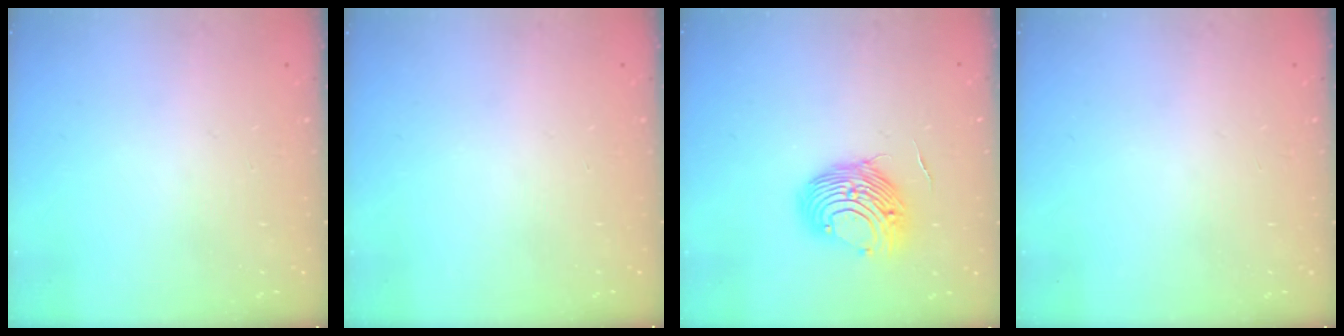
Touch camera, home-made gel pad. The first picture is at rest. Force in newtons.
{"total": 0.0}
{"total": 13.4, "press": 13.4, "slide": 0.8}
{"total": 0.0}